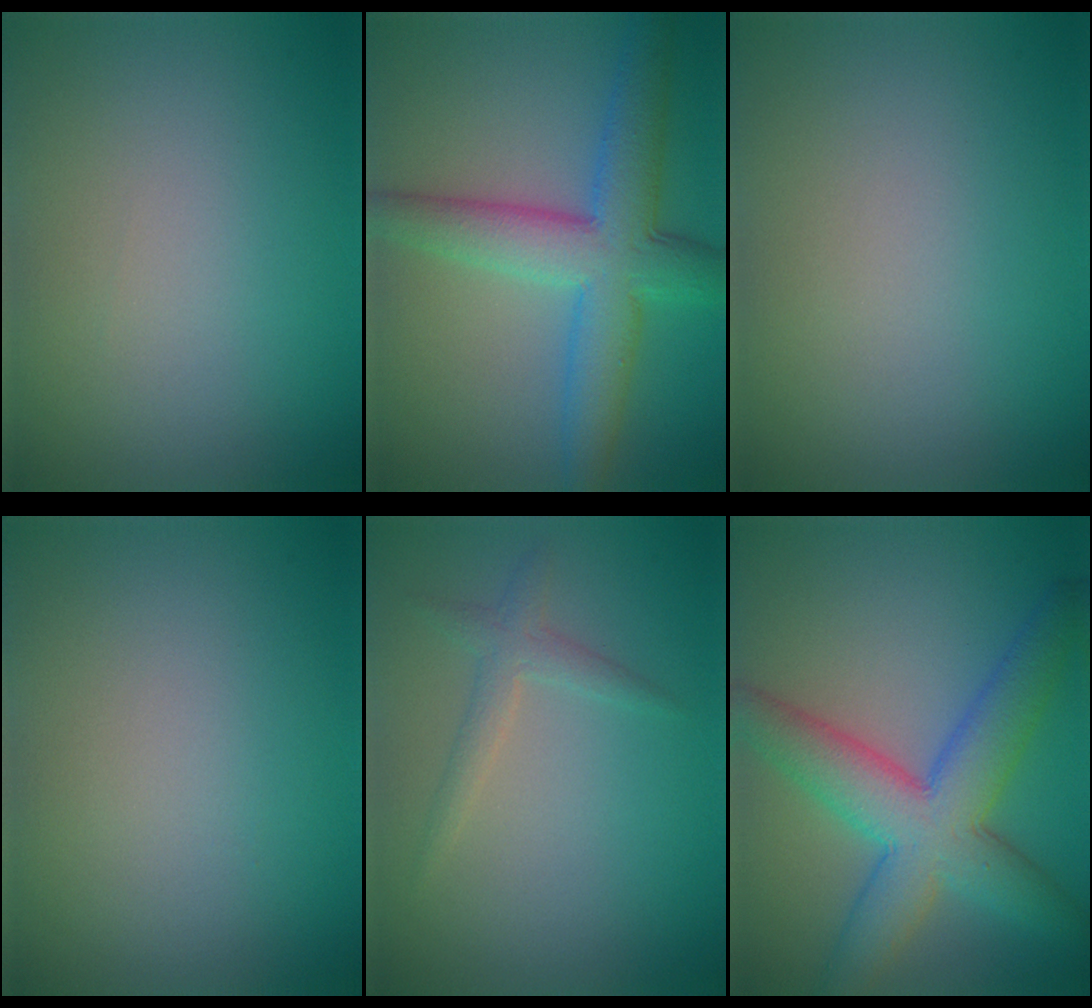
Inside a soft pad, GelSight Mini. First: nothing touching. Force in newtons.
{"total": 7.0, "press": 7.0, "slide": 0.1}
{"total": 0.0}
{"total": 0.0}
{"total": 1.7, "press": 1.7, "slide": 0.1}
{"total": 8.0, "press": 8.0, "slide": 0.2}